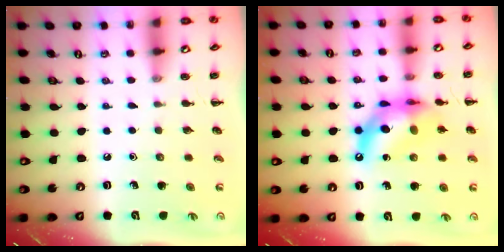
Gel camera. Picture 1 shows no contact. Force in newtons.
{"total": 13.8, "press": 13.3, "slide": 3.6}